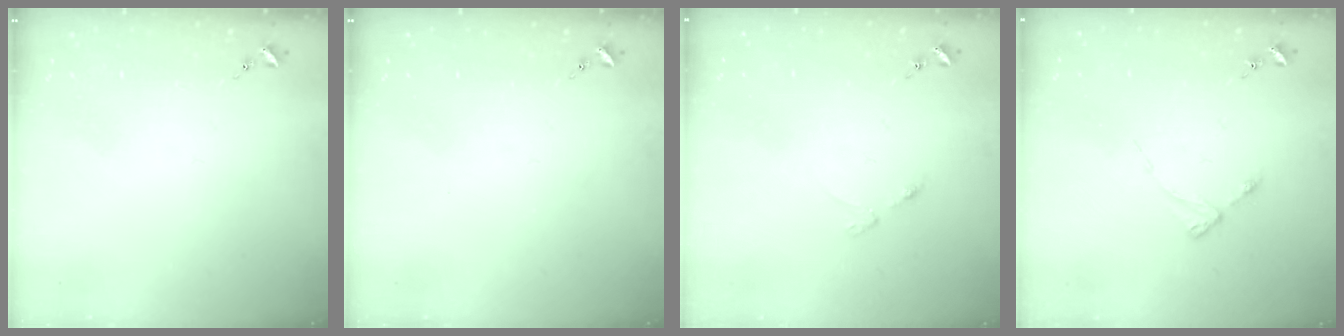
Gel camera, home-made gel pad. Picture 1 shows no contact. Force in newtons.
{"total": 0.0}
{"total": 2.5, "press": 2.4, "slide": 0.4}
{"total": 2.9, "press": 2.8, "slide": 0.4}